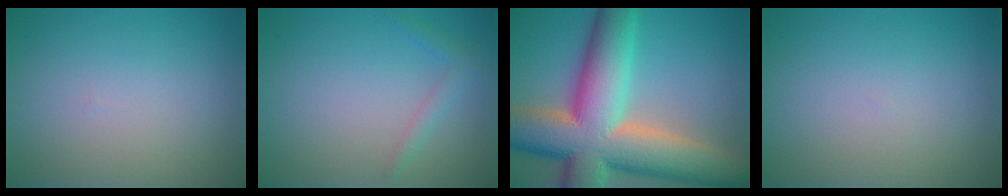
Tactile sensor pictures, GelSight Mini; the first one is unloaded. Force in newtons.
{"total": 1.4, "press": 1.4, "slide": 0.1}
{"total": 16.3, "press": 16.2, "slide": 1.1}
{"total": 0.0}